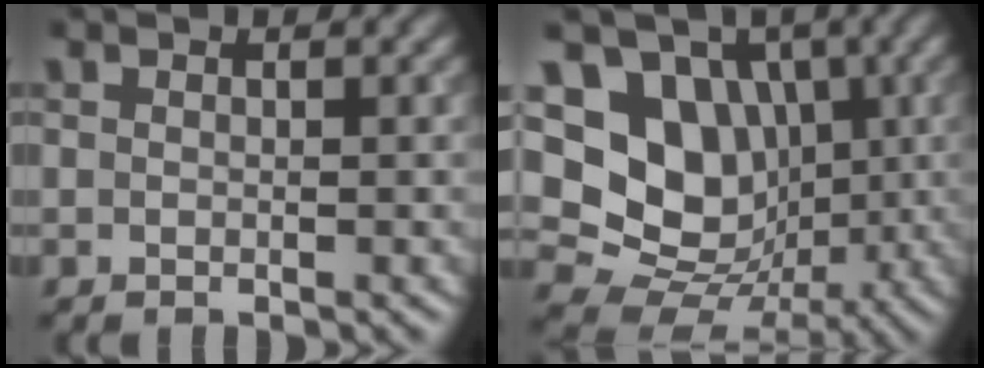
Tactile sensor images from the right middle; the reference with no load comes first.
{"total": 13.3, "force": [2.3, 11.3, 6.7], "torque": [-0.135, 0.039, 0.017]}